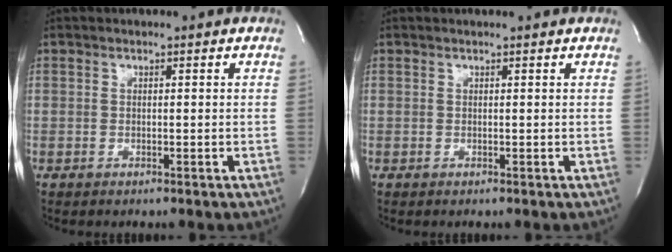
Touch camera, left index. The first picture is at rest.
{"total": 0.9, "force": [0.8, -0.1, 0.3], "torque": [-0.010, 0.003, 0.011]}